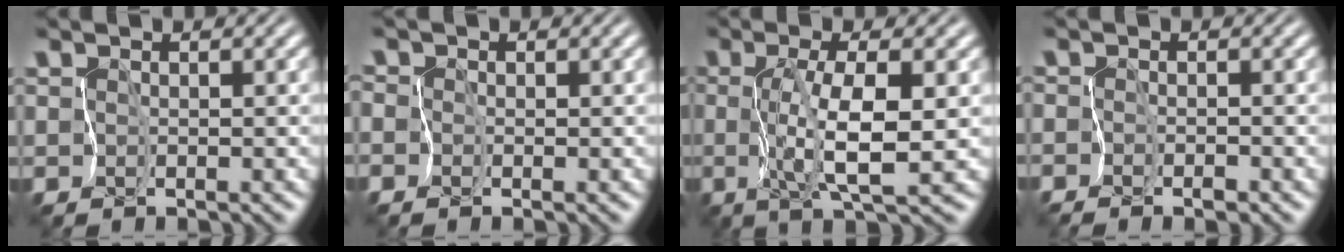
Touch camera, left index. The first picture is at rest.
{"total": 1.5, "force": [-0.1, 1.3, 0.7], "torque": [-0.003, 0.009, -0.016]}
{"total": 4.5, "force": [-0.2, 0.3, 4.5], "torque": [-0.091, -0.005, -0.001]}
{"total": 1.1, "force": [-1.0, 0.1, 0.1], "torque": [-0.005, -0.003, -0.024]}